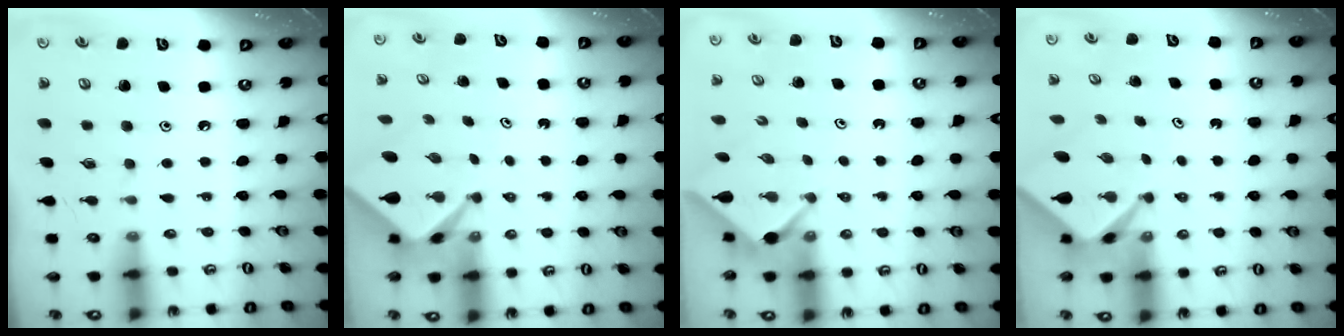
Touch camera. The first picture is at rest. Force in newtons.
{"total": 2.7, "press": 2.7, "slide": 0.2}
{"total": 2.5, "press": 2.5, "slide": 0.3}
{"total": 2.7, "press": 2.7, "slide": 0.2}